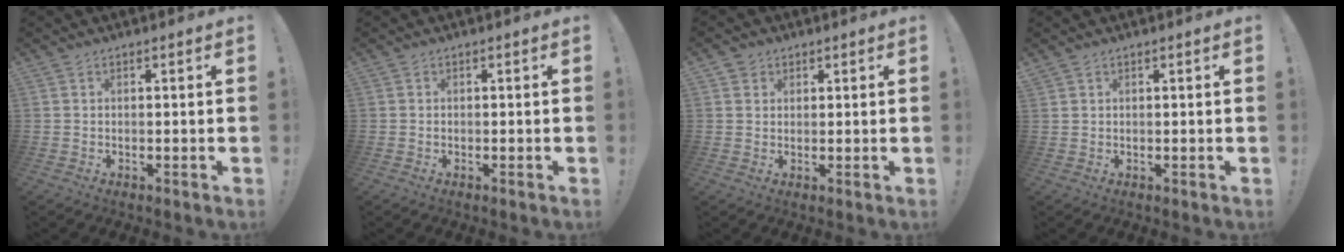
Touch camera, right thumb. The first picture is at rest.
{"total": 0.0}
{"total": 2.3, "force": [1.2, 2.0, 0.2], "torque": [0.004, -0.004, 0.019]}
{"total": 0.5, "force": [0.5, 0.1, 0.3], "torque": [-0.009, 0.001, 0.010]}